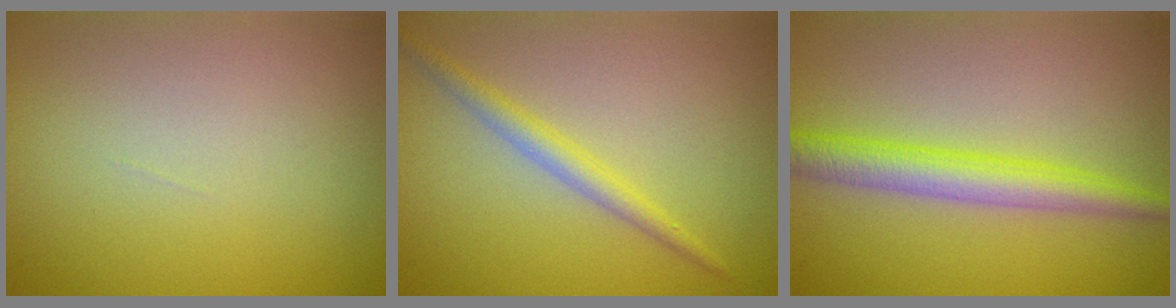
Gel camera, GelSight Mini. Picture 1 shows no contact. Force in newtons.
{"total": 2.0, "press": 2.0, "slide": 0.1}
{"total": 3.9, "press": 3.9, "slide": 0.1}